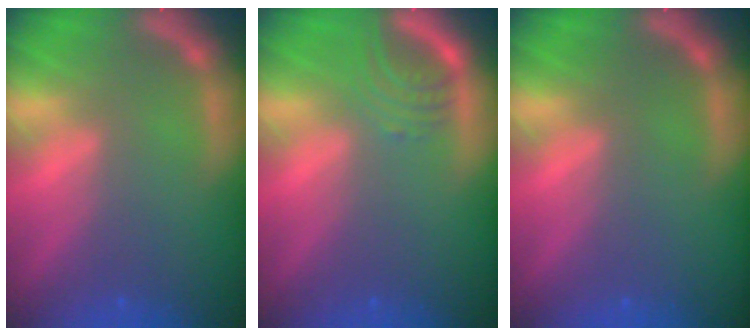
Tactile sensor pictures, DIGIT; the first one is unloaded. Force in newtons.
{"total": 3.0}
{"total": 0.0}